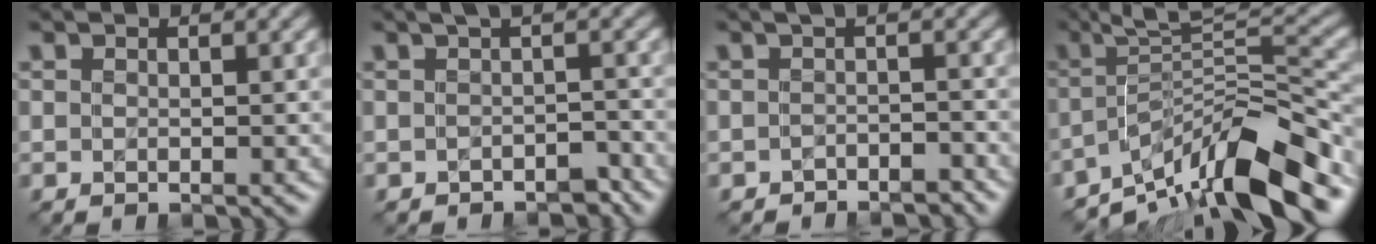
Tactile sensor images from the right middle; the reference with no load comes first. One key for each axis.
{"total": 2.0, "fx": -1.2, "fy": 0.7, "fz": 1.5, "tx": -0.014, "ty": -0.004, "tz": -0.017}
{"total": 2.0, "fx": -1.8, "fy": 0.5, "fz": 0.7, "tx": -0.008, "ty": -0.004, "tz": -0.028}
{"total": 10.7, "fx": -6.9, "fy": 2.4, "fz": 7.8, "tx": -0.111, "ty": 0.011, "tz": -0.125}